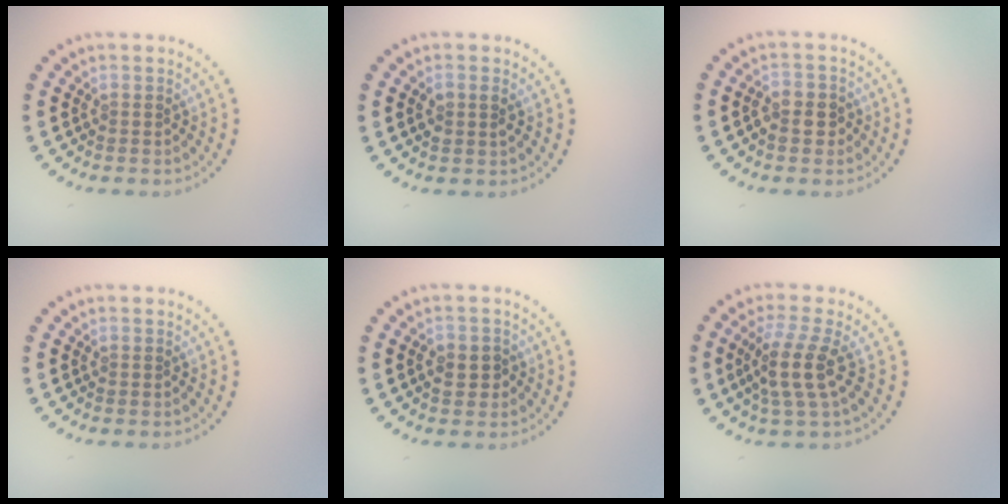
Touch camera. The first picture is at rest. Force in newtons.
{"total": 1.4, "press": 1.4, "slide": 0.4}
{"total": 2.6, "press": 2.5, "slide": 0.7}
{"total": 0.0}
{"total": 2.3, "press": 2.3, "slide": 0.6}
{"total": 3.7, "press": 2.8, "slide": 2.4}